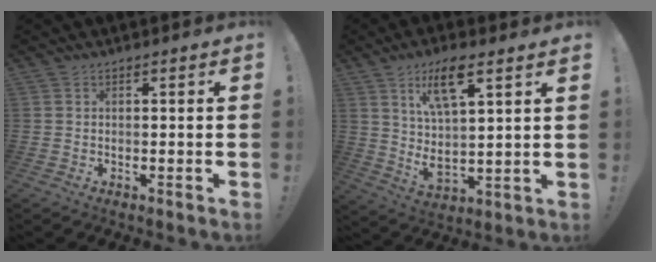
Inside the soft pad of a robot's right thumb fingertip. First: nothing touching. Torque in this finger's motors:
{"motor_torque": [-0.87, 1.50, 1.40, 0.54, 0.45]}